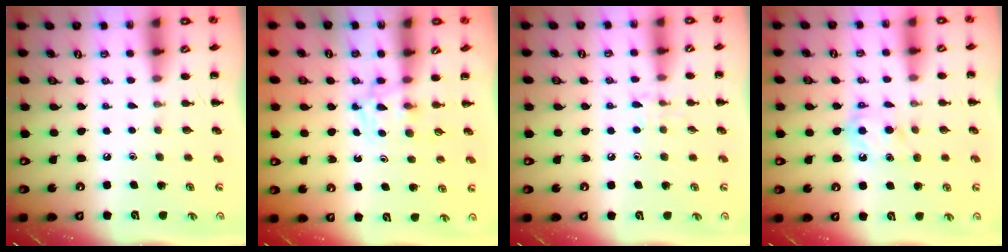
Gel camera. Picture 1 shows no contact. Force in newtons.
{"total": 3.2, "press": 2.9, "slide": 1.2}
{"total": 5.7, "press": 5.6, "slide": 1.4}
{"total": 6.9, "press": 6.9, "slide": 0.7}